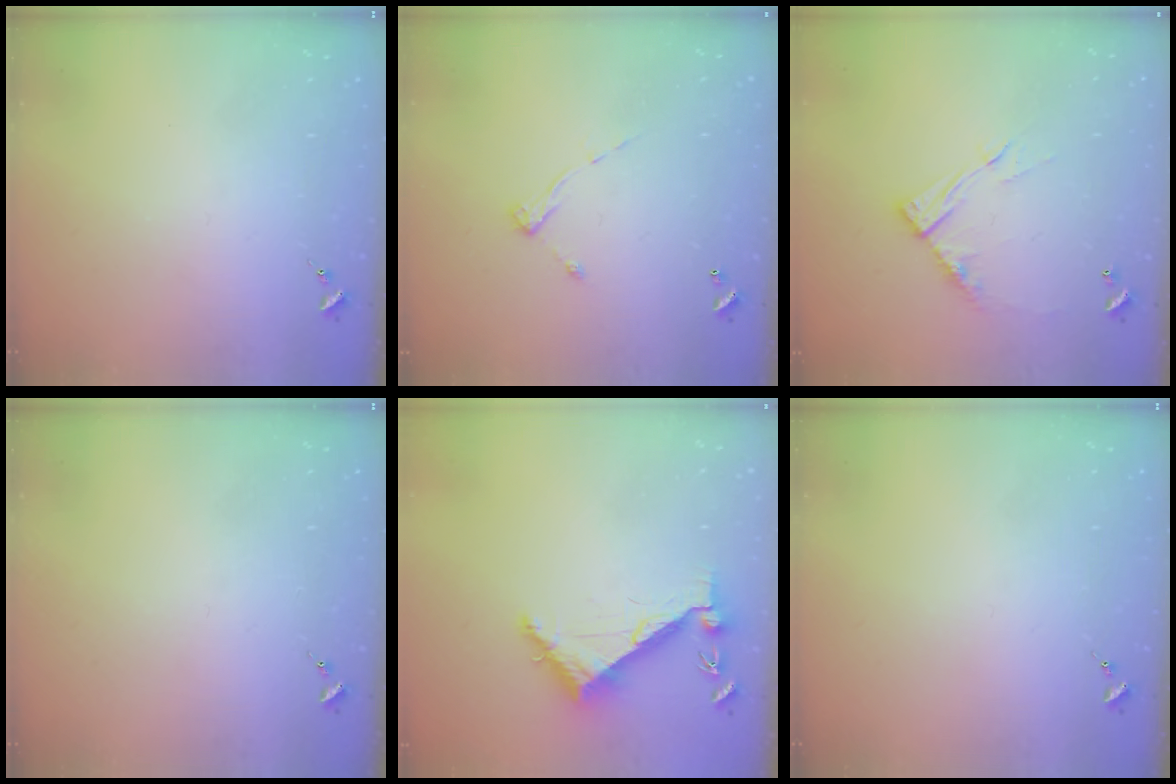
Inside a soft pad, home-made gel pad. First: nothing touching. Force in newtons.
{"total": 6.2, "press": 6.2, "slide": 0.3}
{"total": 11.5, "press": 11.5, "slide": 0.8}
{"total": 0.0}
{"total": 6.7, "press": 6.7, "slide": 0.8}
{"total": 0.0}